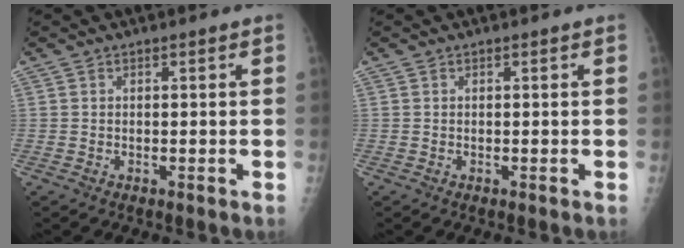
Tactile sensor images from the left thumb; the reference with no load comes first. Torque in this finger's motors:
{"motor_torque": [0.00, 0.00, -0.02, -0.02, 0.00]}